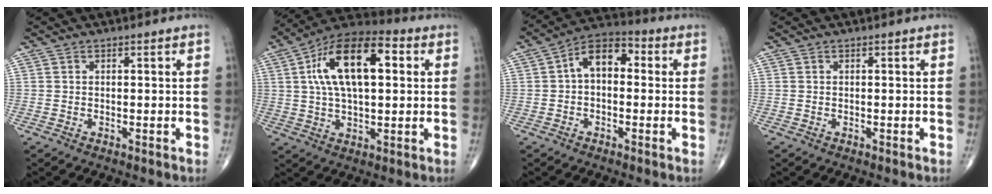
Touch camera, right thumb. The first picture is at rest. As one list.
[{"total": 17.8, "force": [3.9, 8.5, 15.1], "torque": [-0.251, 0.022, 0.060]}, {"total": 8.9, "force": [0.8, 5.6, 6.9], "torque": [-0.093, 0.032, 0.000]}, {"total": 0.0}]